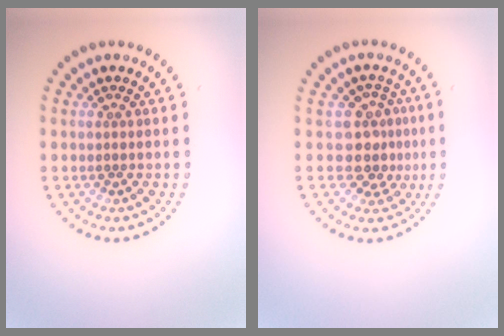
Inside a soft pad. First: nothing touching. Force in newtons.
{"total": 3.2, "press": 2.6, "slide": 1.9}